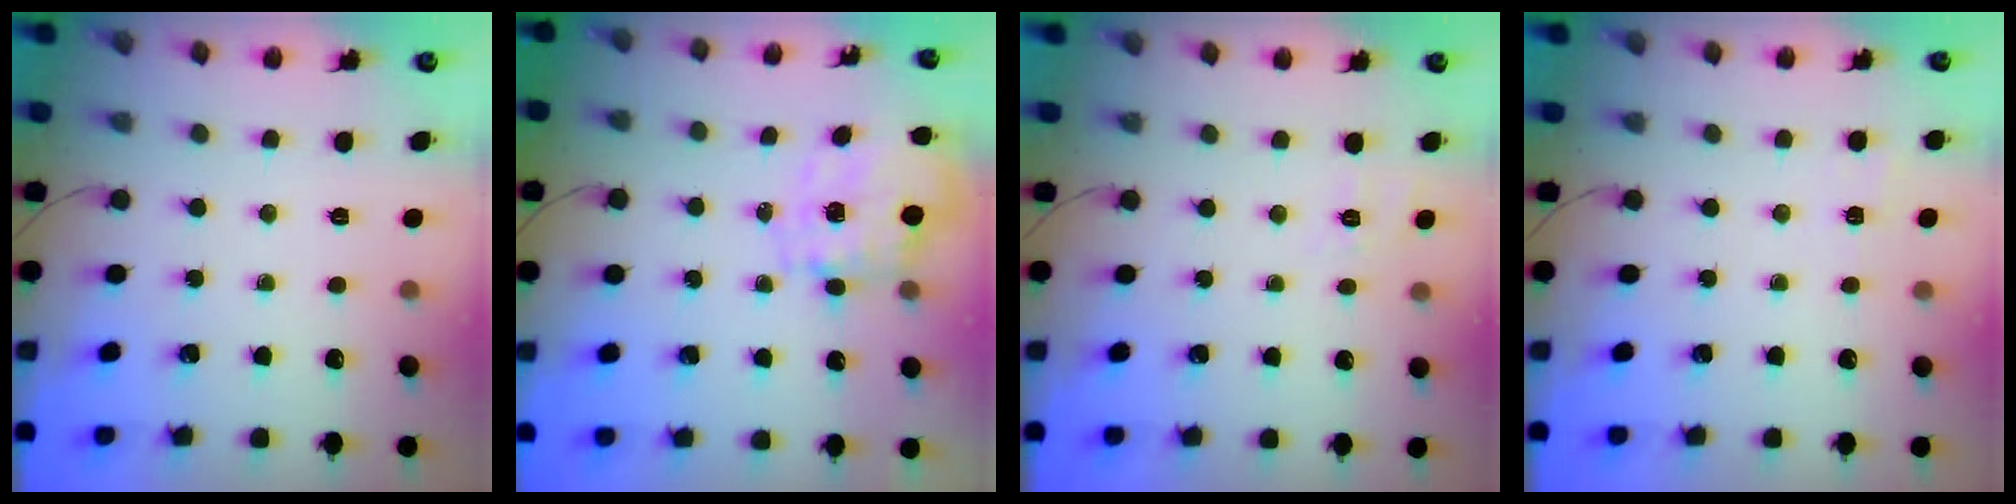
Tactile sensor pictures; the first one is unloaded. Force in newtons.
{"total": 2.8, "press": 2.6, "slide": 1.2}
{"total": 1.9, "press": 0.3, "slide": 1.9}
{"total": 1.4, "press": 0.2, "slide": 1.4}